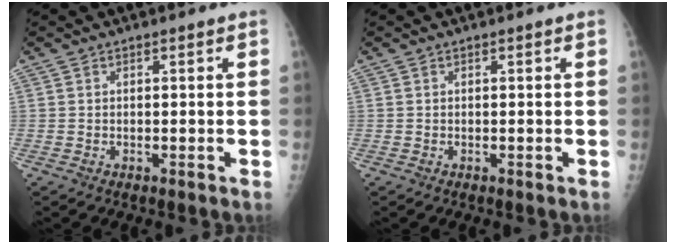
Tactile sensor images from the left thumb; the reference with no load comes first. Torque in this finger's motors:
{"motor_torque": [-0.10, 0.05, -0.06, -0.06, 0.00]}